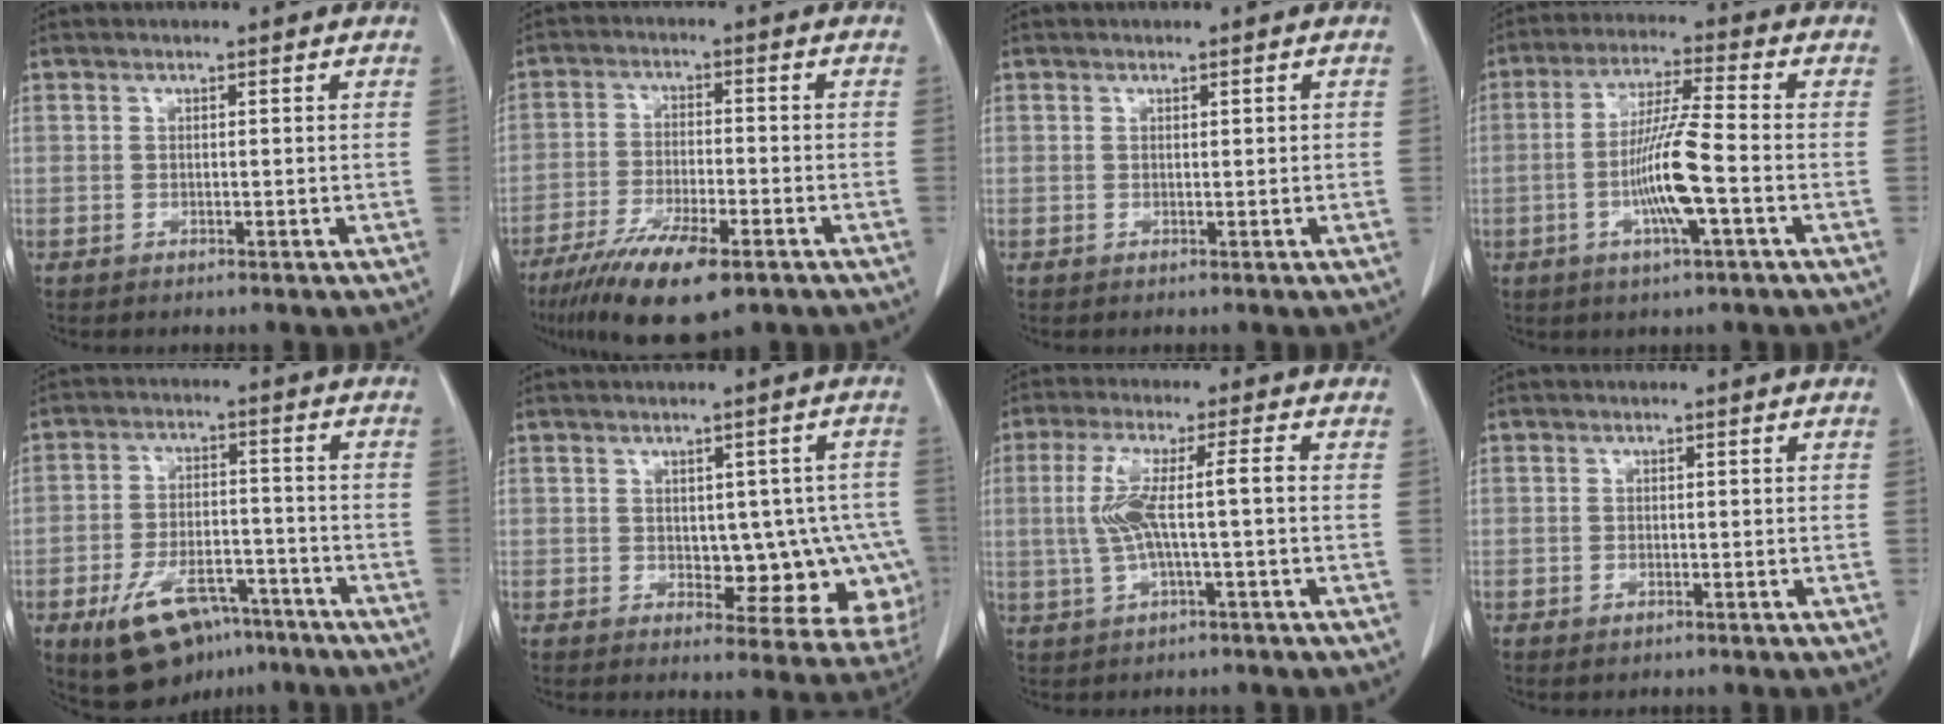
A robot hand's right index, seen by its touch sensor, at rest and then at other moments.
{"total": 12.2, "force": [-7.8, 2.7, 9.0], "torque": [-0.159, -0.024, -0.128]}
{"total": 0.6, "force": [0.1, 0.1, 0.5], "torque": [-0.009, 0.000, 0.003]}
{"total": 9.9, "force": [-2.5, 0.0, 9.6], "torque": [-0.184, -0.004, -0.048]}
{"total": 12.7, "force": [-8.0, 6.4, 7.5], "torque": [-0.131, 0.009, -0.124]}
{"total": 10.9, "force": [-1.7, 6.5, 8.6], "torque": [-0.073, 0.018, -0.005]}
{"total": 7.2, "force": [-0.3, 0.5, 7.1], "torque": [-0.148, 0.019, -0.002]}
{"total": 1.0, "force": [-0.6, 0.5, 0.5], "torque": [-0.010, 0.000, -0.006]}